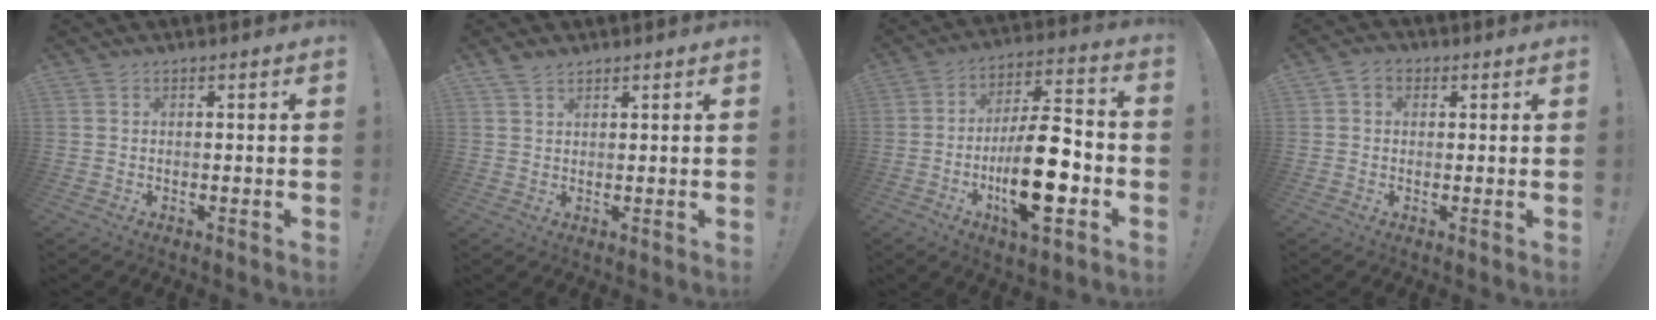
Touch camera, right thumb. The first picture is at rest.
{"total": 2.7, "force": [2.1, 1.3, 1.1], "torque": [-0.025, -0.007, 0.041]}
{"total": 19.0, "force": [-5.7, 6.9, 16.8], "torque": [-0.295, 0.021, -0.090]}
{"total": 3.9, "force": [1.3, 3.1, 2.0], "torque": [-0.035, 0.003, 0.025]}